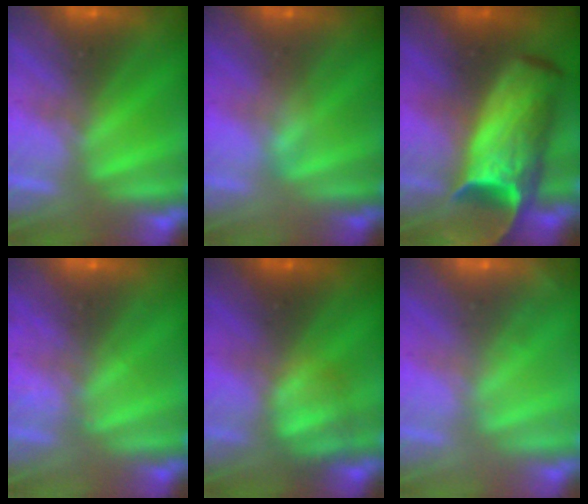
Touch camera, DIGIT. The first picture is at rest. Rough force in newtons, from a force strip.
{"total": 2.4}
{"total": 8.9}
{"total": 2.1}
{"total": 2.5}
{"total": 1.9}